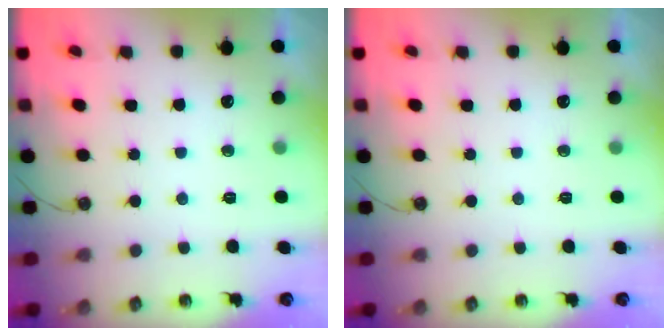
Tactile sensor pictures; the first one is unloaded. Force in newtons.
{"total": 0.0}